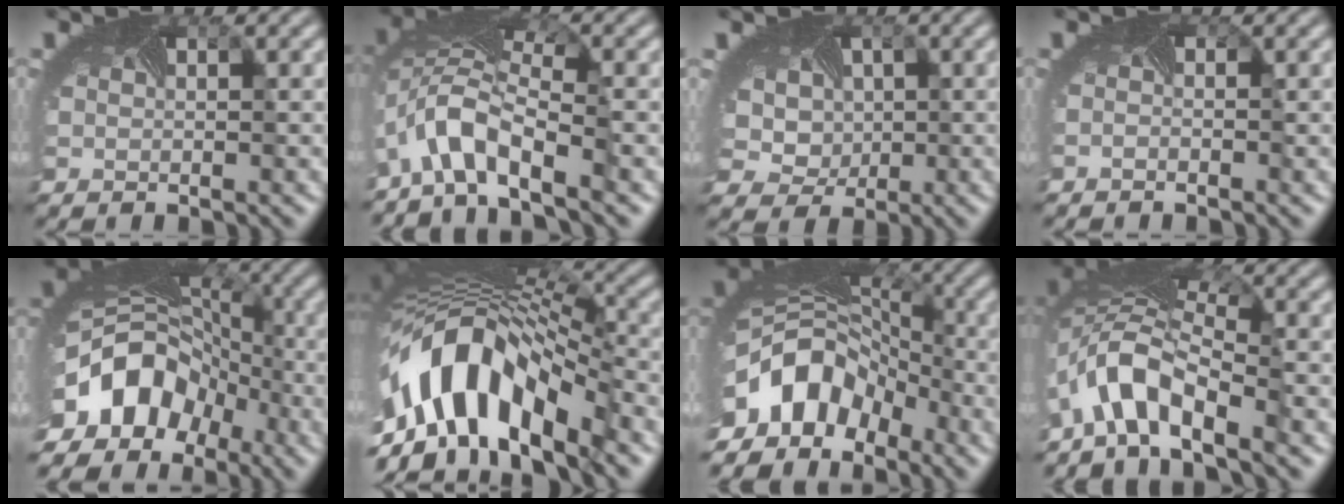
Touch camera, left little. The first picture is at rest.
{"total": 5.5, "force": [-3.8, 1.5, 3.6], "torque": [-0.075, -0.002, -0.085]}
{"total": 6.0, "force": [1.2, 4.9, 3.2], "torque": [-0.048, 0.010, 0.000]}
{"total": 0.7, "force": [-0.6, 0.0, 0.3], "torque": [-0.008, -0.007, -0.011]}
{"total": 13.4, "force": [-6.1, 9.8, 6.7], "torque": [-0.148, -0.035, -0.103]}
{"total": 13.0, "force": [-4.6, 6.7, 10.2], "torque": [-0.193, -0.003, -0.080]}
{"total": 10.2, "force": [-5.5, 6.9, 5.1], "torque": [-0.110, -0.025, -0.100]}
{"total": 6.2, "force": [-4.3, 1.9, 4.0], "torque": [-0.081, -0.002, -0.097]}